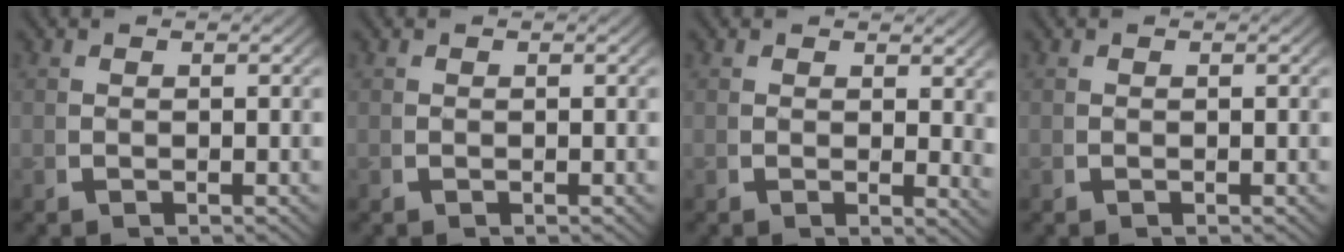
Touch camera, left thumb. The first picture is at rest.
{"total": 0.0}
{"total": 2.1, "force": [1.3, 1.0, 1.3], "torque": [-0.008, -0.004, 0.017]}
{"total": 0.0}